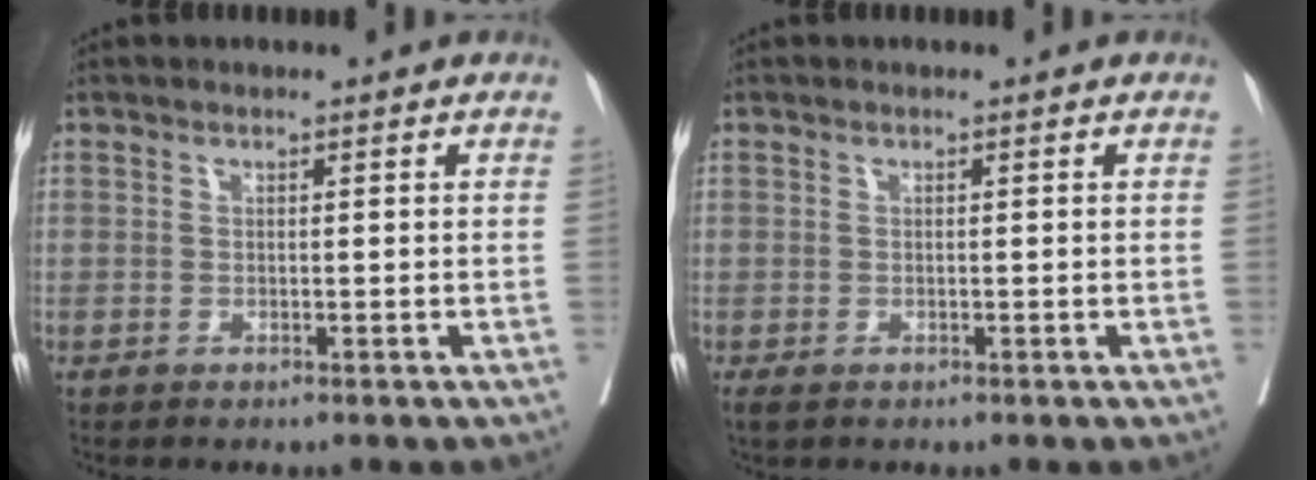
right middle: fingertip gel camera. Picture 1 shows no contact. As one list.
[{"total": 1.4, "force": [-0.9, 0.7, 0.7], "torque": [-0.012, -0.004, -0.011]}]